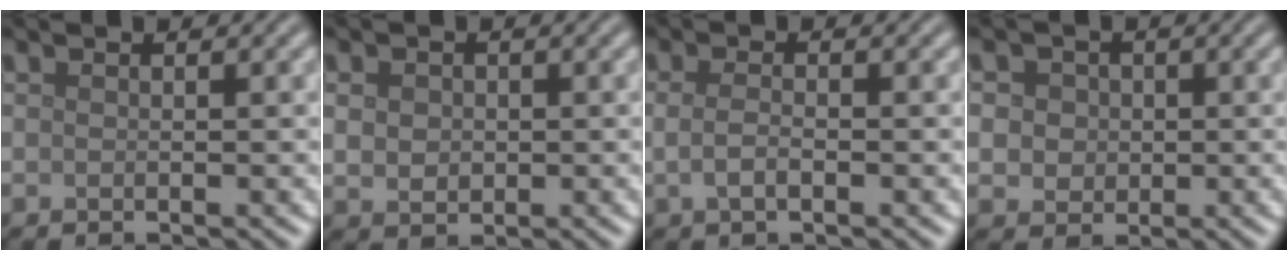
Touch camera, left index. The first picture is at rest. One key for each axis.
{"total": 2.3, "fx": 0.3, "fy": 1.9, "fz": 1.2, "tx": -0.027, "ty": -0.002, "tz": 0.008}
{"total": 1.6, "fx": -0.3, "fy": 0.6, "fz": 1.4, "tx": -0.031, "ty": -0.004, "tz": -0.009}
{"total": 5.4, "fx": 1.7, "fy": 4.5, "fz": 2.5, "tx": -0.039, "ty": 0.028, "tz": 0.007}